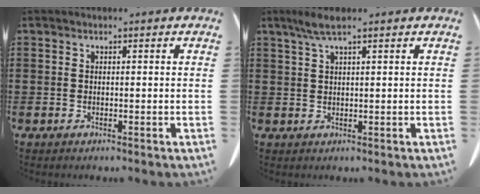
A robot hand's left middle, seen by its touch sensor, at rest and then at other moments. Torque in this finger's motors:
{"motor_torque": [0.25, -0.15, 0.07, 0.03]}